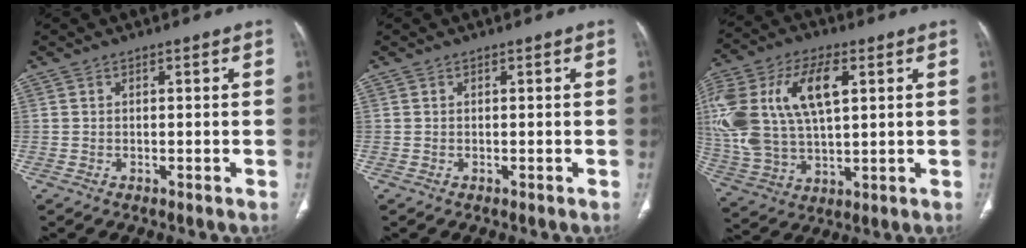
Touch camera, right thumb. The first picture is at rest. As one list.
[{"total": 0.0}, {"total": 23.5, "force": [6.1, 12.6, 18.8], "torque": [-0.422, 0.009, 0.116]}]